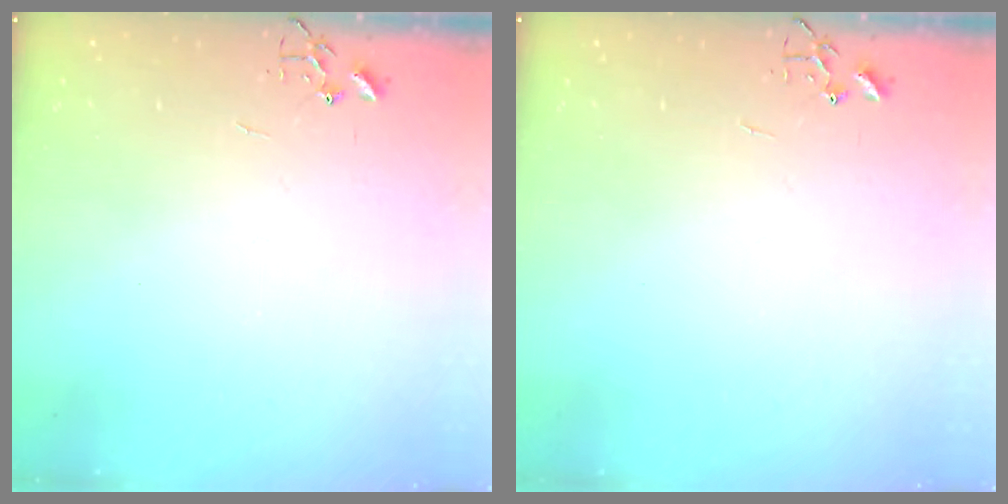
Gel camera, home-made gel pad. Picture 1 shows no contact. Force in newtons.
{"total": 0.0}